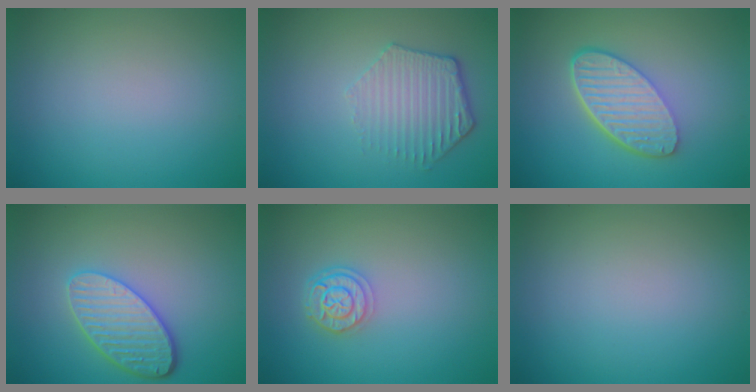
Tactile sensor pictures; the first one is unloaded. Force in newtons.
{"total": 3.2, "press": 3.0, "slide": 1.1}
{"total": 6.0, "press": 4.3, "slide": 4.2}
{"total": 4.7, "press": 3.9, "slide": 2.6}
{"total": 2.8, "press": 2.3, "slide": 1.5}
{"total": 0.0}